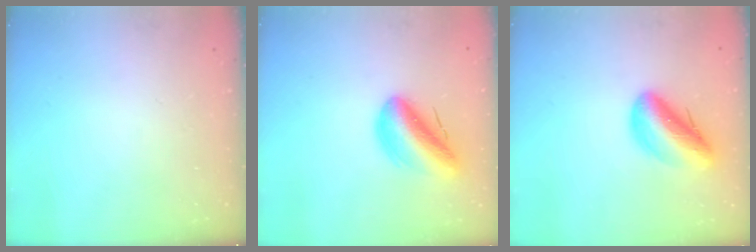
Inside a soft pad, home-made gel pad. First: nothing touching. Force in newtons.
{"total": 12.1, "press": 12.0, "slide": 1.8}
{"total": 12.2, "press": 11.9, "slide": 2.3}